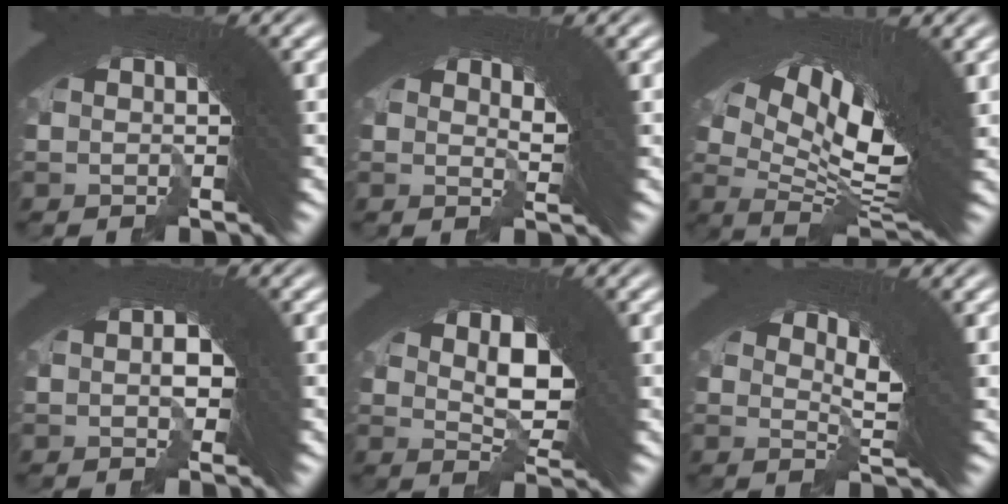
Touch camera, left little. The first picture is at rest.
{"total": 1.8, "force": [1.0, 0.5, 1.4], "torque": [-0.033, -0.011, 0.021]}
{"total": 13.0, "force": [2.3, 6.7, 10.9], "torque": [-0.176, -0.010, 0.040]}
{"total": 1.5, "force": [-0.7, 1.1, 0.8], "torque": [-0.027, -0.011, -0.009]}
{"total": 4.7, "force": [0.1, 2.9, 3.7], "torque": [-0.073, -0.021, 0.008]}
{"total": 3.6, "force": [1.7, 0.9, 3.1], "torque": [-0.059, -0.010, 0.031]}